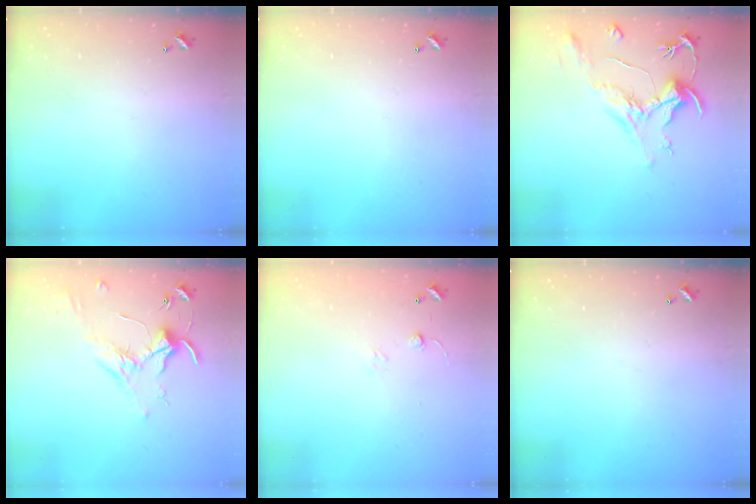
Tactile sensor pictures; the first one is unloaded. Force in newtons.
{"total": 0.0}
{"total": 2.3, "press": 1.8, "slide": 1.3}
{"total": 1.7, "press": 1.6, "slide": 0.4}
{"total": 6.2, "press": 6.2, "slide": 0.6}
{"total": 0.0}